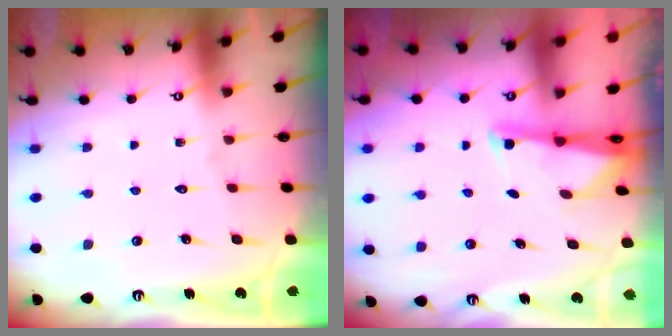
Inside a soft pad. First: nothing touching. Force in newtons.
{"total": 1.8, "press": 1.8, "slide": 0.4}